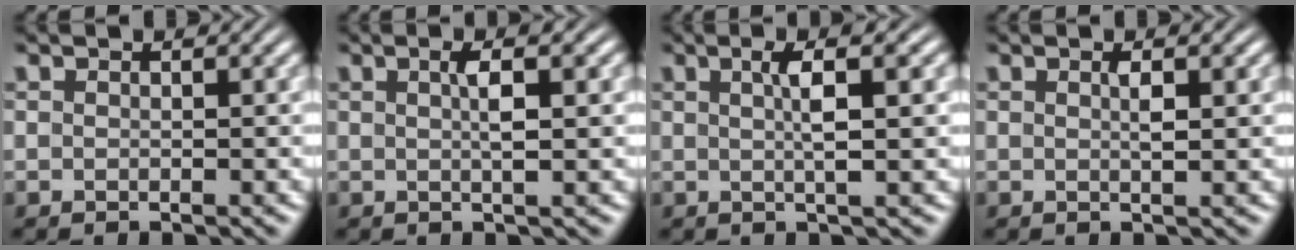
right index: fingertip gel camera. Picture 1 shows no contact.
{"total": 2.3, "force": [0.4, 0.1, 2.2], "torque": [-0.036, 0.000, 0.006]}
{"total": 2.9, "force": [0.7, -0.1, 2.8], "torque": [-0.045, 0.003, 0.012]}
{"total": 1.4, "force": [0.3, 0.0, 1.3], "torque": [-0.024, -0.005, 0.006]}